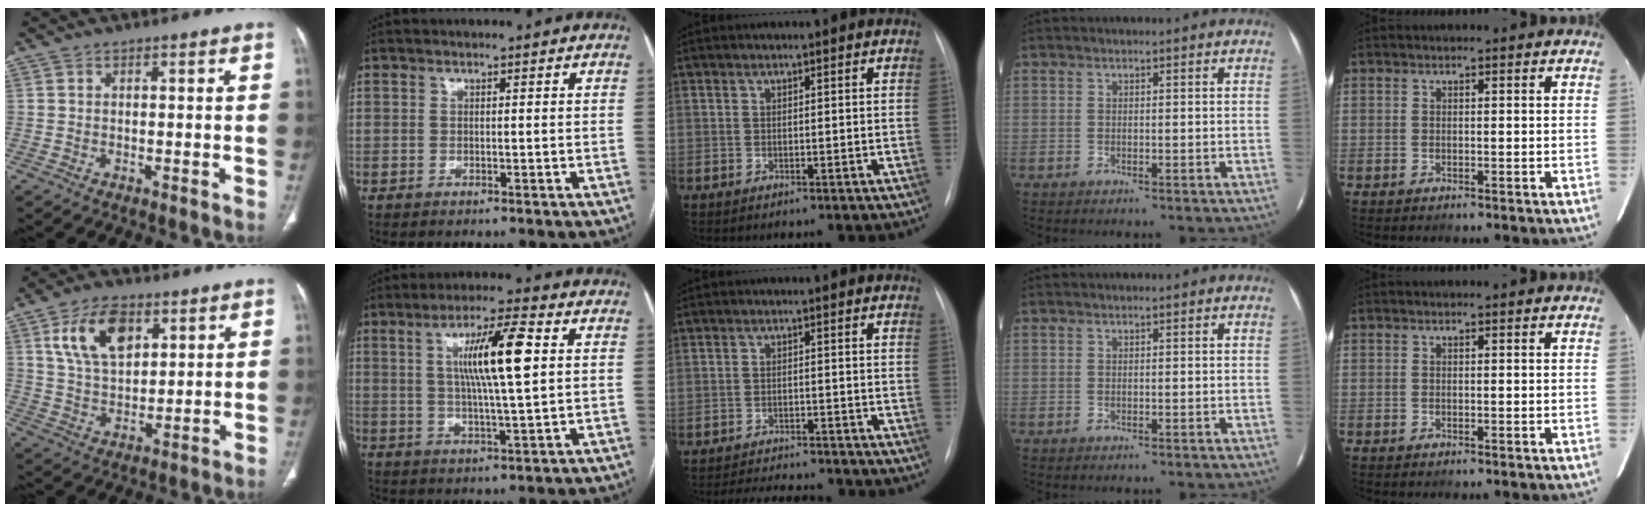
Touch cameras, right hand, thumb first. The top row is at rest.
{"thumb": {"total": 12.1, "force": [5.2, 6.9, 8.4], "torque": [-0.134, -0.016, 0.100]}, "index": {"total": 10.8, "force": [2.4, 0.5, 10.5], "torque": [-0.184, 0.004, 0.042]}, "middle": {"total": 7.7, "force": [-7.4, 0.9, 2.1], "torque": [-0.032, -0.002, -0.105]}}